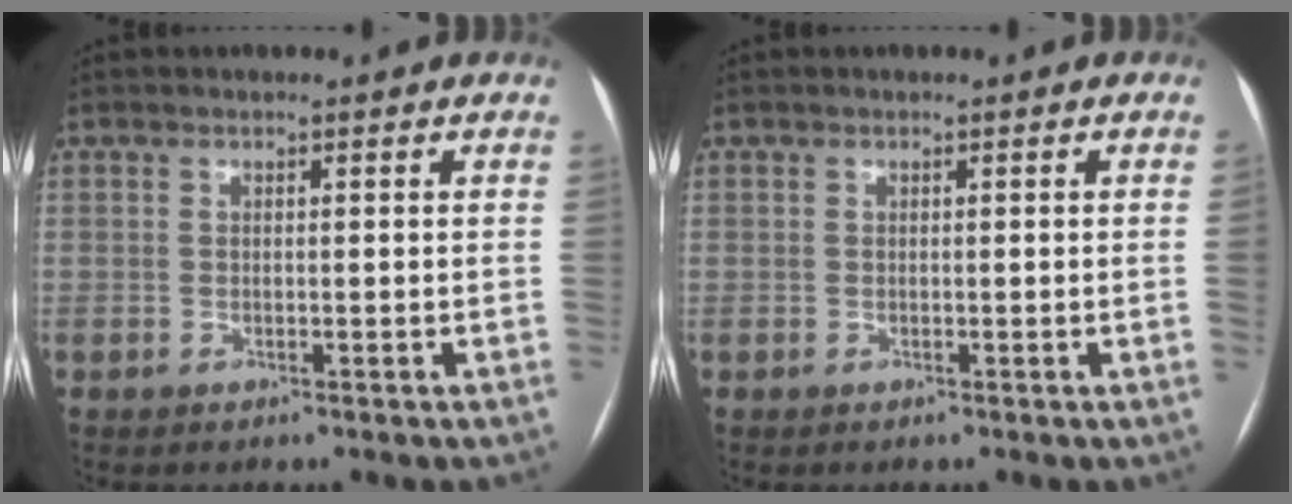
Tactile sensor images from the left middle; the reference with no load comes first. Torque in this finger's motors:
{"motor_torque": [0.62, -0.62, -0.33, -0.19]}